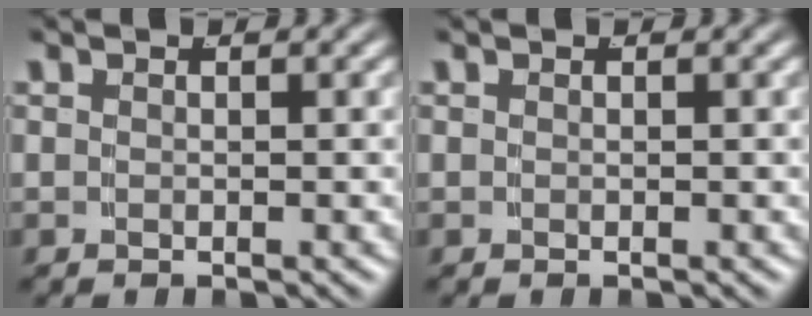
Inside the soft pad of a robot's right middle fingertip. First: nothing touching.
{"total": 0.0}